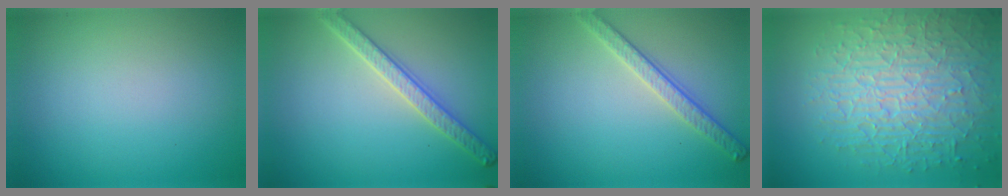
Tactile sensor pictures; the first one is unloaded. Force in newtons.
{"total": 3.3, "press": 3.1, "slide": 1.3}
{"total": 2.8, "press": 2.7, "slide": 0.8}
{"total": 9.4, "press": 6.3, "slide": 7.0}